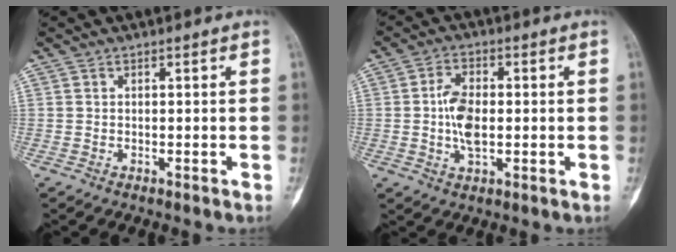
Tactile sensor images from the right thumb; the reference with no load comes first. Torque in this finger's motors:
{"motor_torque": [1.10, 1.06, 0.41, -0.50, 0.06]}